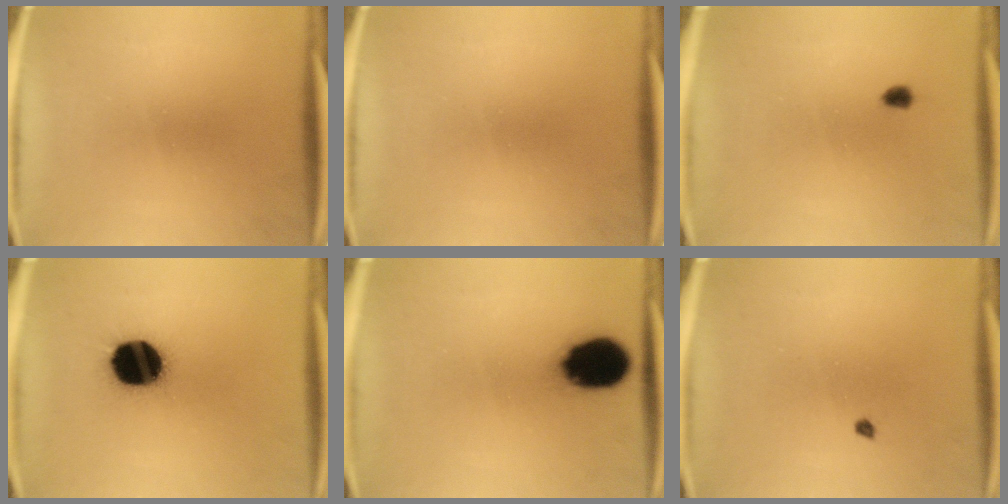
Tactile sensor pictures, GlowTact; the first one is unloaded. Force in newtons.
{"total": 0.0}
{"total": 1.7}
{"total": 18.0}
{"total": 15.4}
{"total": 0.6}